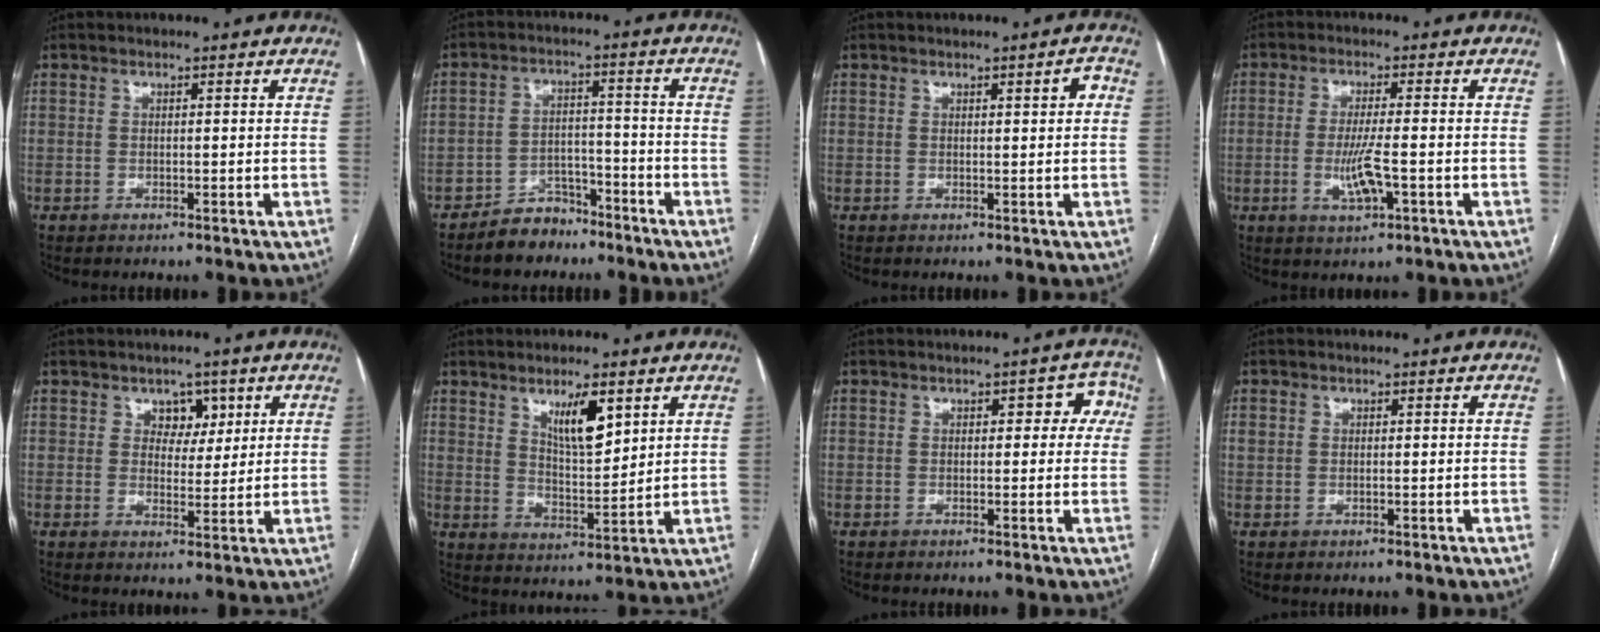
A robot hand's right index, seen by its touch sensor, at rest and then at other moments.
{"total": 5.9, "force": [-4.8, 3.3, 1.0], "torque": [-0.012, 0.013, -0.081]}
{"total": 2.0, "force": [0.6, 0.4, 1.9], "torque": [-0.022, 0.005, 0.007]}
{"total": 5.6, "force": [-1.5, 0.7, 5.4], "torque": [-0.110, -0.011, -0.025]}
{"total": 4.2, "force": [2.0, 3.1, 1.9], "torque": [-0.015, 0.005, 0.030]}
{"total": 7.3, "force": [4.0, 2.0, 5.8], "torque": [-0.103, -0.008, 0.074]}
{"total": 4.5, "force": [0.8, 2.6, 3.5], "torque": [-0.020, 0.029, 0.005]}
{"total": 1.0, "force": [0.2, 0.9, 0.5], "torque": [-0.012, 0.009, 0.007]}